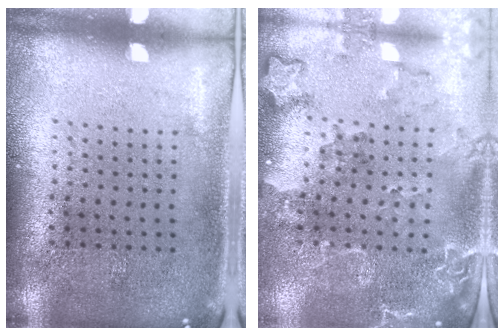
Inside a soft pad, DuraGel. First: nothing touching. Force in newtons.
{"total": 2.1, "press": 1.9, "slide": 0.9}